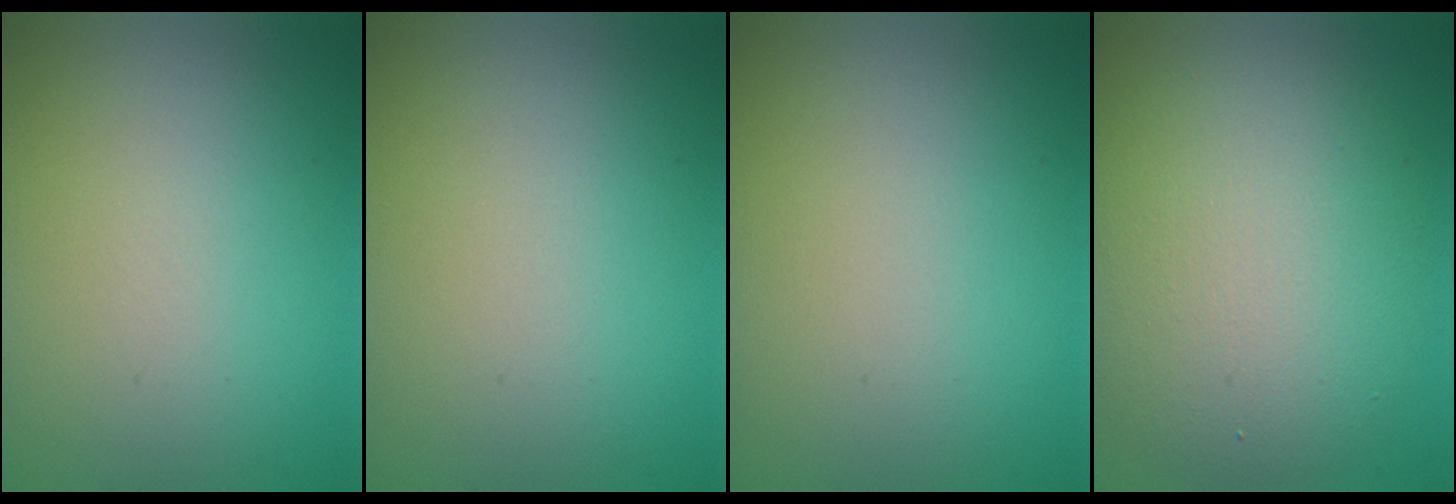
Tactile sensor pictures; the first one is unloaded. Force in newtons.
{"total": 0.0}
{"total": 0.0}
{"total": 7.8, "press": 7.8, "slide": 0.2}